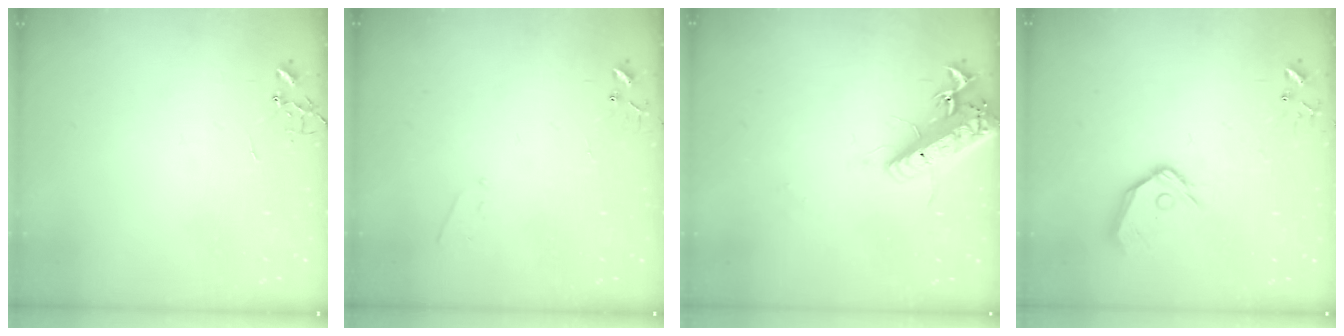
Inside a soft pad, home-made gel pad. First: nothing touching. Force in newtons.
{"total": 4.2, "press": 4.2, "slide": 0.6}
{"total": 17.2, "press": 16.8, "slide": 3.6}
{"total": 12.7, "press": 12.5, "slide": 2.0}